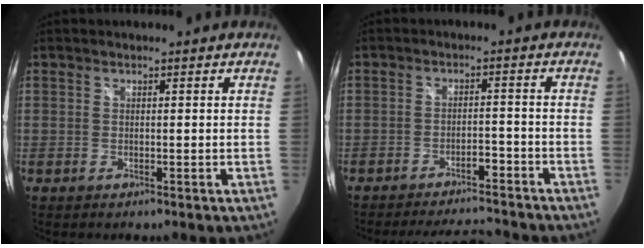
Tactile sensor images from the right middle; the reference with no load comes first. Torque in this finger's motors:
{"motor_torque": [0.17, -0.28, 0.03, 0.02]}